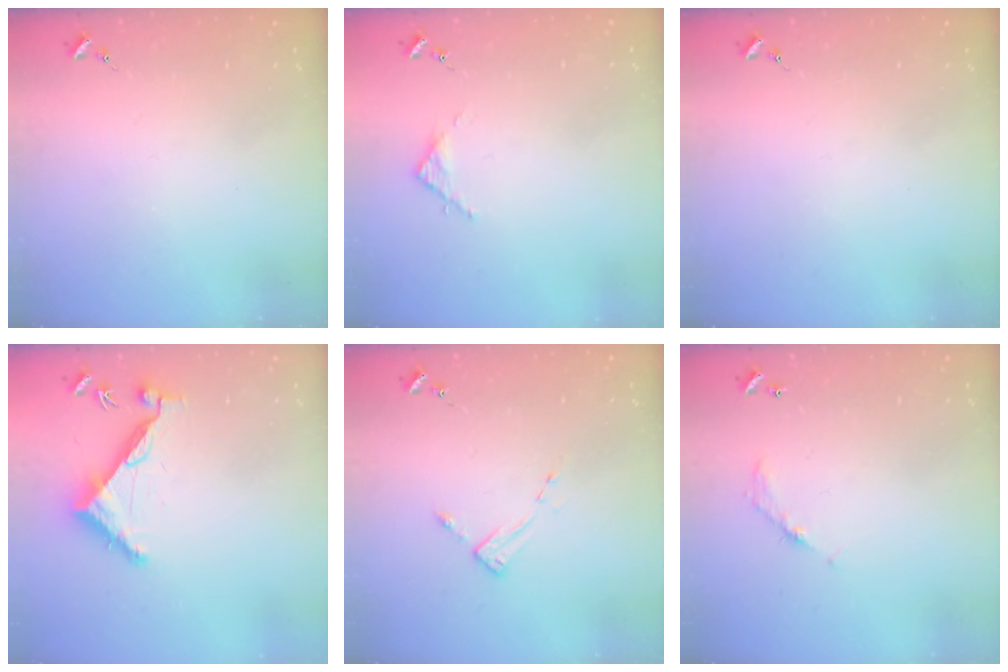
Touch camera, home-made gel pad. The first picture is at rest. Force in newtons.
{"total": 2.8, "press": 2.8, "slide": 0.4}
{"total": 0.0}
{"total": 6.9, "press": 6.9, "slide": 0.3}
{"total": 2.6, "press": 2.6, "slide": 0.4}
{"total": 5.8, "press": 5.8, "slide": 0.2}